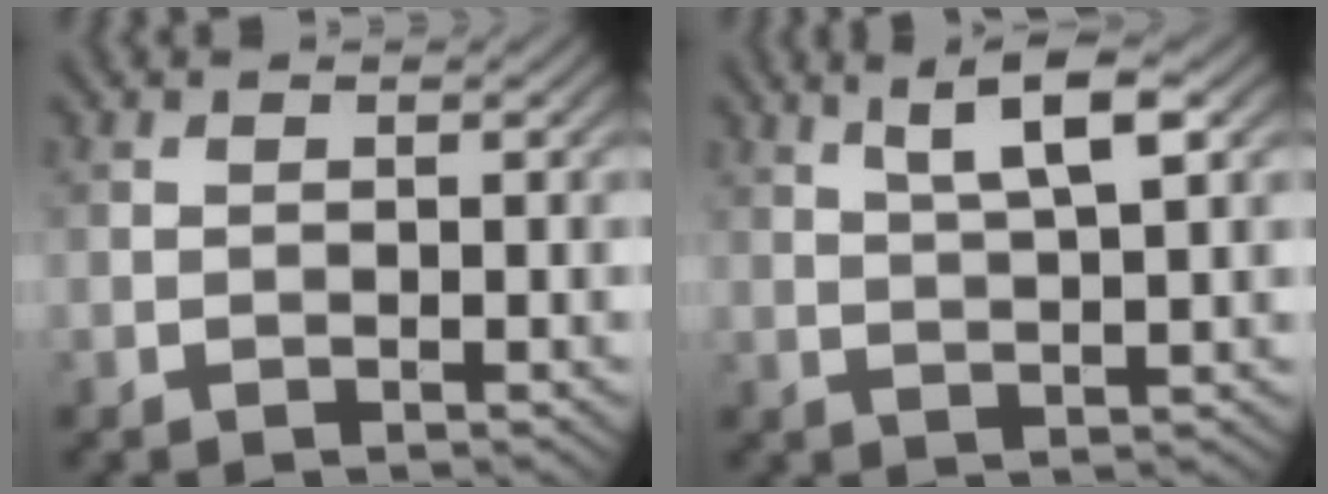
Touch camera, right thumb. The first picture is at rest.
{"total": 5.6, "force": [3.1, 0.8, 4.6], "torque": [-0.092, 0.009, 0.062]}